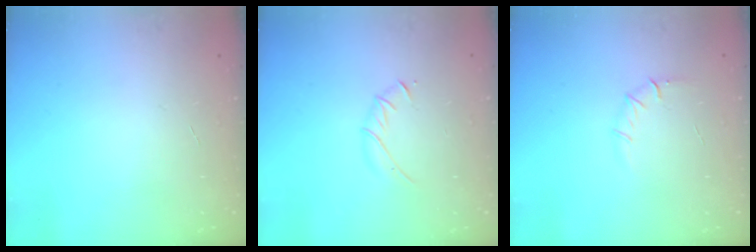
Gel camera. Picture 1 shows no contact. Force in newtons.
{"total": 3.3, "press": 3.2, "slide": 0.8}
{"total": 6.1, "press": 5.7, "slide": 2.1}